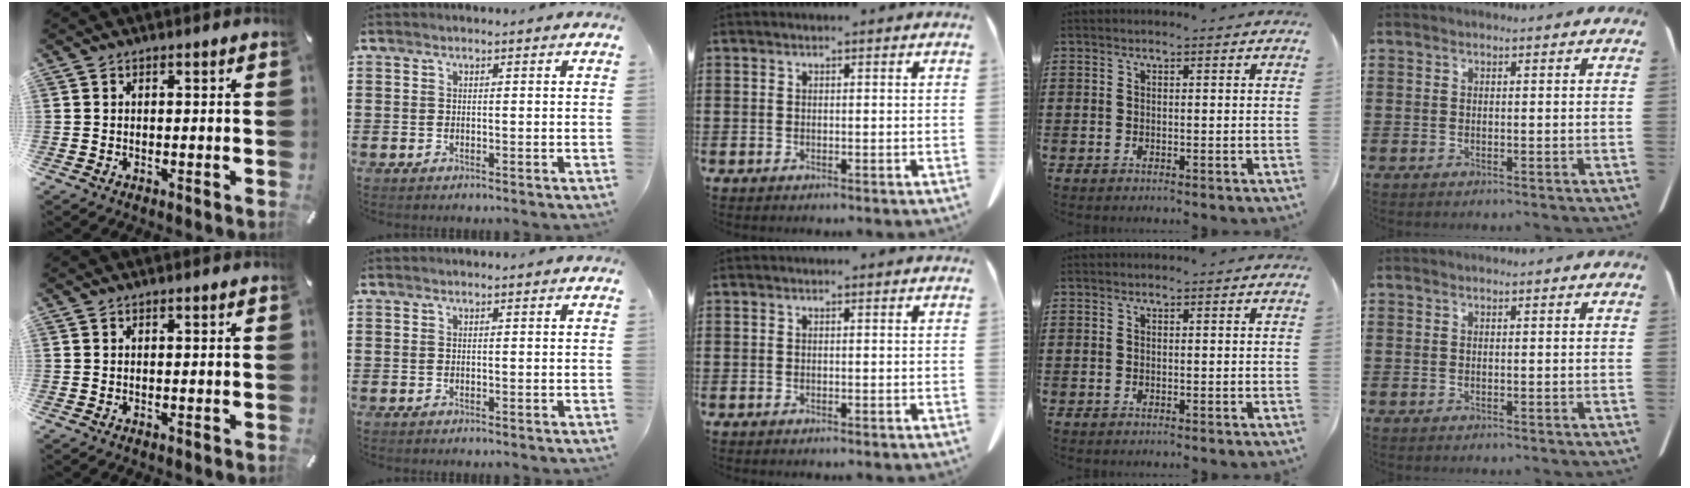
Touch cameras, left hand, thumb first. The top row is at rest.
{}